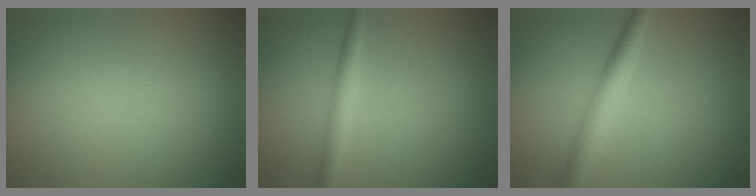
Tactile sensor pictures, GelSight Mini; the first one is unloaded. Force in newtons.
{"total": 2.0, "press": 2.0, "slide": 0.1}
{"total": 3.3, "press": 3.3, "slide": 0.2}